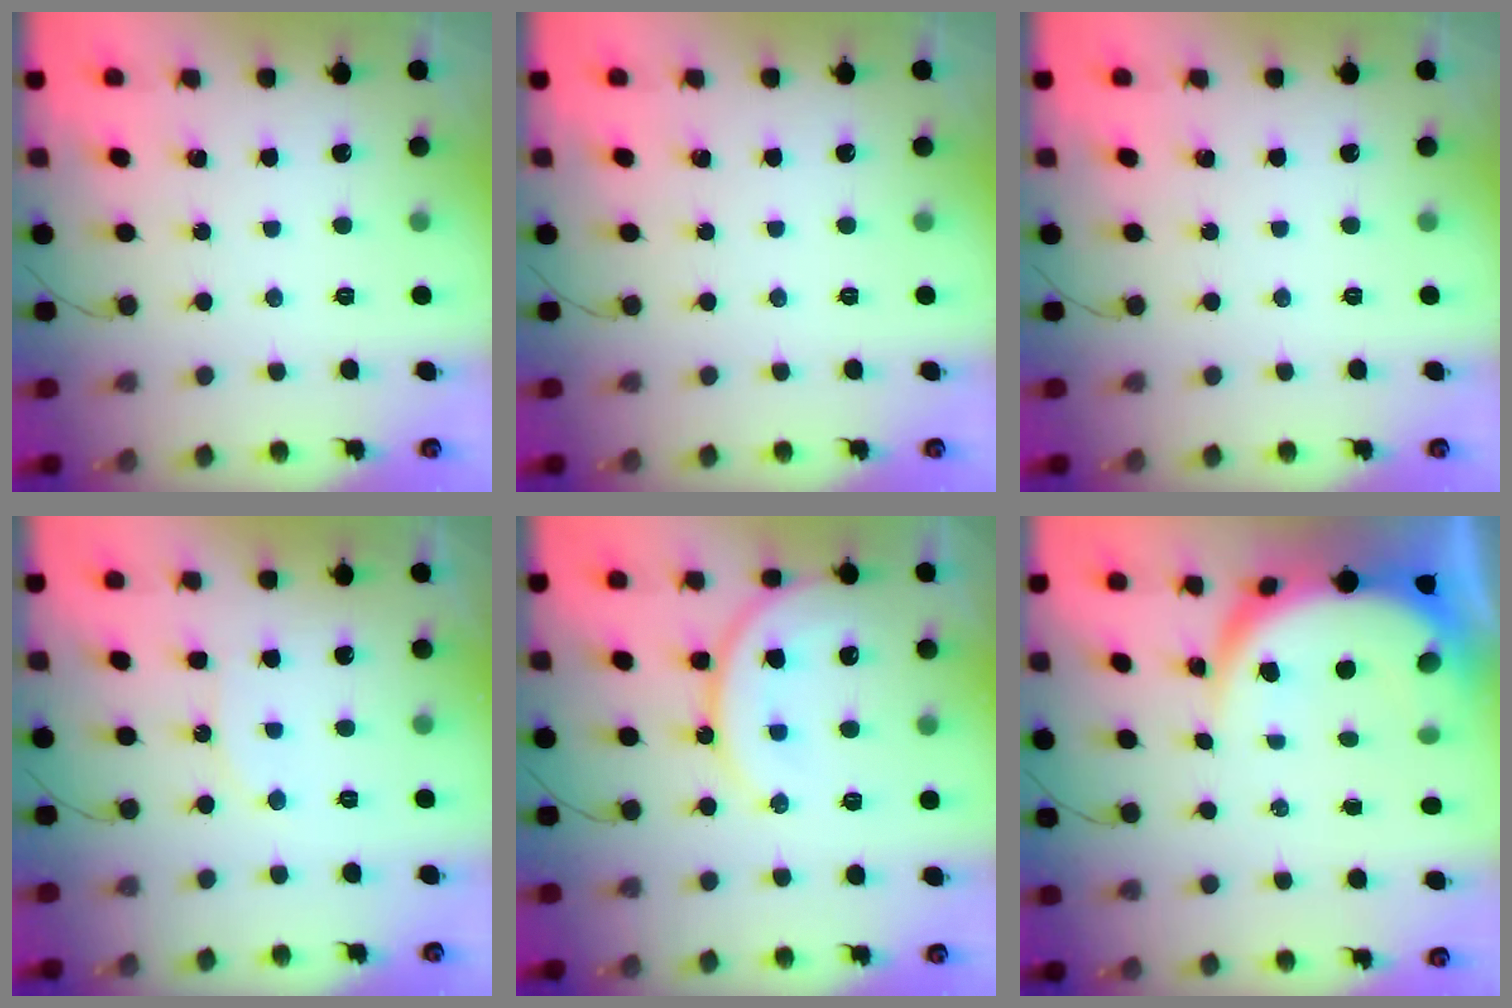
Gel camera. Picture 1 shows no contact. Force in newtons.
{"total": 0.0}
{"total": 0.0}
{"total": 7.1, "press": 6.8, "slide": 1.9}
{"total": 14.7, "press": 14.6, "slide": 1.9}
{"total": 8.3, "press": 8.2, "slide": 1.1}